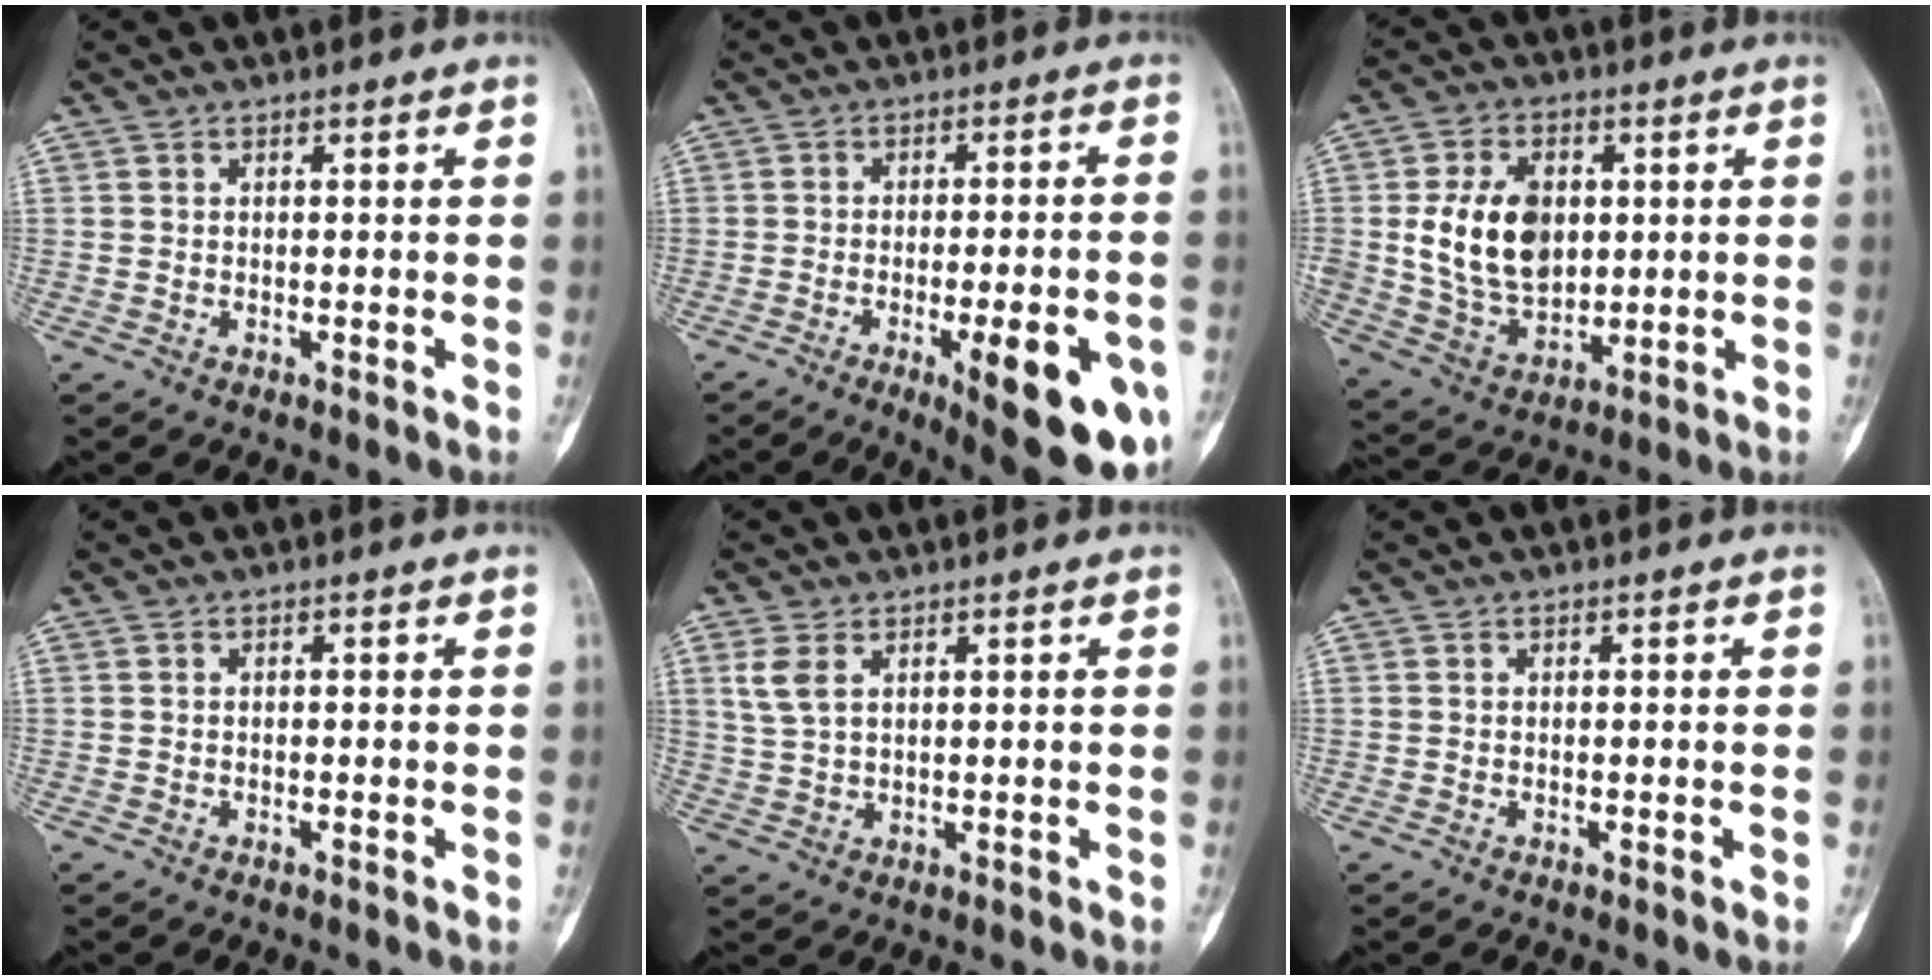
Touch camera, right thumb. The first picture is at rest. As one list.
[{"total": 17.5, "force": [-6.8, 4.8, 15.4], "torque": [-0.153, 0.010, -0.078]}, {"total": 14.8, "force": [1.9, 10.3, 10.4], "torque": [-0.155, -0.008, 0.047]}, {"total": 0.0}, {"total": 4.0, "force": [1.8, 2.0, 2.9], "torque": [-0.070, 0.002, 0.045]}, {"total": 0.0}]